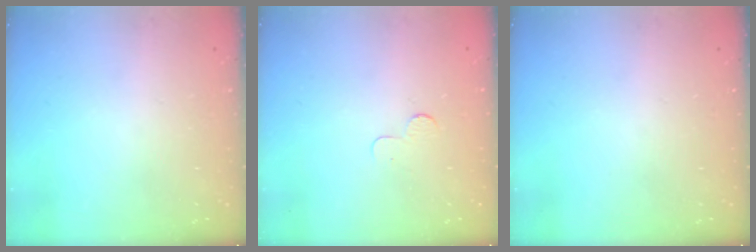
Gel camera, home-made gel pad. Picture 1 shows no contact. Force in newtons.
{"total": 2.5, "press": 2.5, "slide": 0.2}
{"total": 0.0}